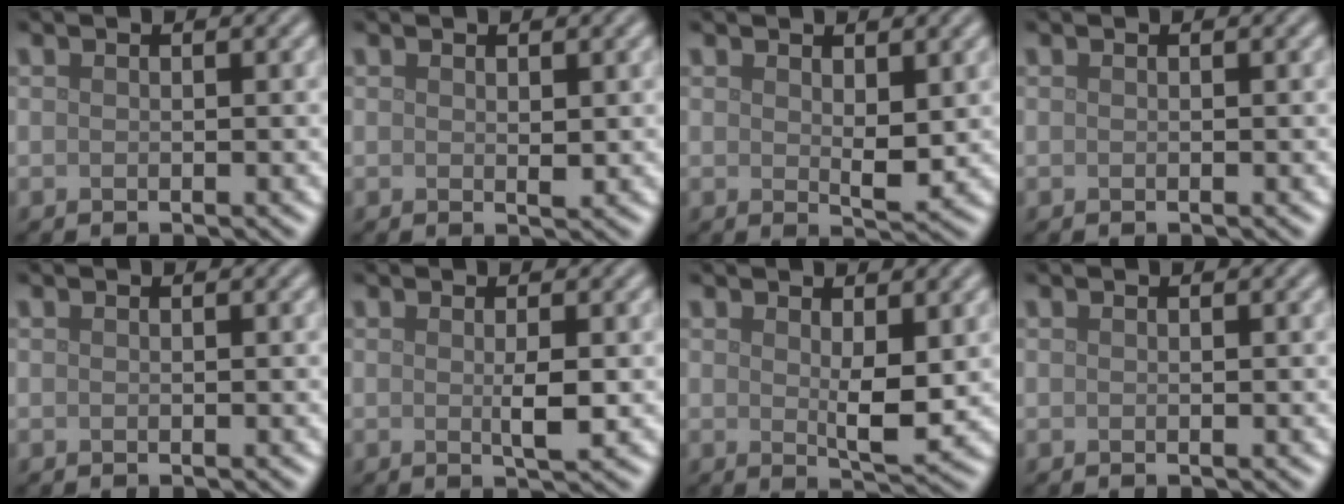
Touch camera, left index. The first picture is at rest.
{"total": 0.7, "force": [0.2, 0.3, 0.6], "torque": [-0.010, -0.003, 0.004]}
{"total": 2.2, "force": [0.8, 0.9, 1.8], "torque": [-0.030, -0.007, 0.017]}
{"total": 0.0}
{"total": 0.0}
{"total": 1.8, "force": [0.0, 0.2, 1.8], "torque": [-0.033, -0.003, -0.001]}
{"total": 2.8, "force": [0.7, 0.8, 2.6], "torque": [-0.045, -0.008, 0.015]}
{"total": 0.0}